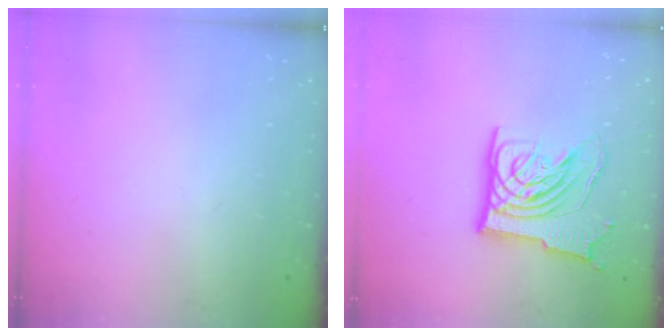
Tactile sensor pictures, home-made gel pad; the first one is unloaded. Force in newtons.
{"total": 13.1, "press": 13.0, "slide": 1.7}